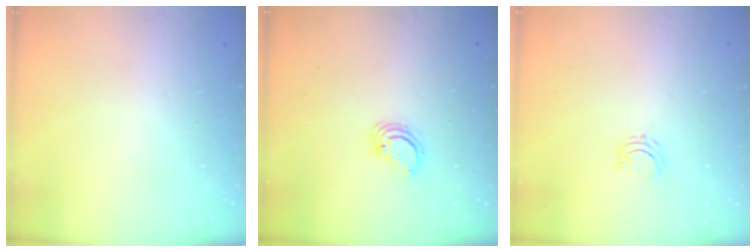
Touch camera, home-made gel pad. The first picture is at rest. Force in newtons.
{"total": 2.9, "press": 2.9, "slide": 0.2}
{"total": 3.9, "press": 3.9, "slide": 0.3}